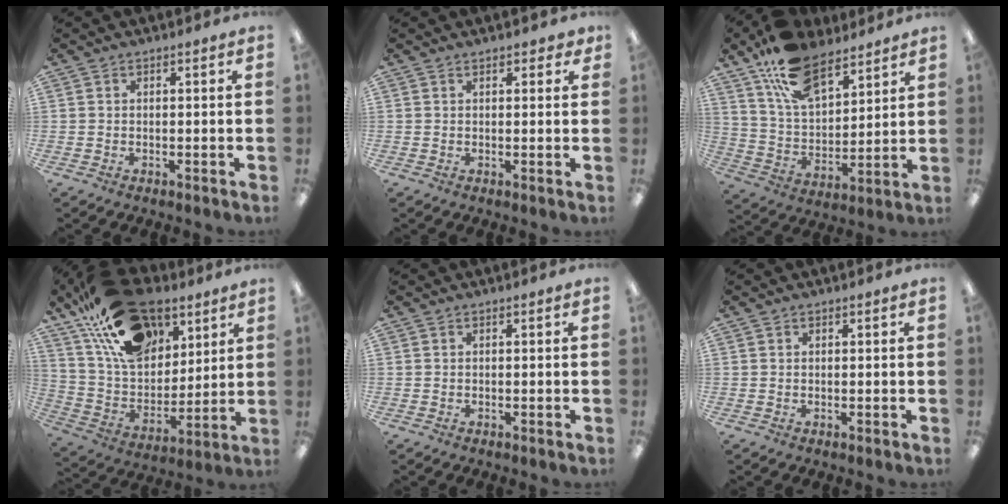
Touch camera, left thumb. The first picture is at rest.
{"total": 1.8, "force": [1.3, 1.0, 0.7], "torque": [-0.005, 0.000, 0.023]}
{"total": 16.6, "force": [11.6, 8.3, 8.4], "torque": [-0.164, -0.052, 0.217]}
{"total": 24.7, "force": [14.8, 14.3, 13.6], "torque": [-0.244, -0.067, 0.273]}
{"total": 0.0}
{"total": 0.6, "force": [0.5, 0.3, 0.1], "torque": [-0.002, 0.001, 0.008]}